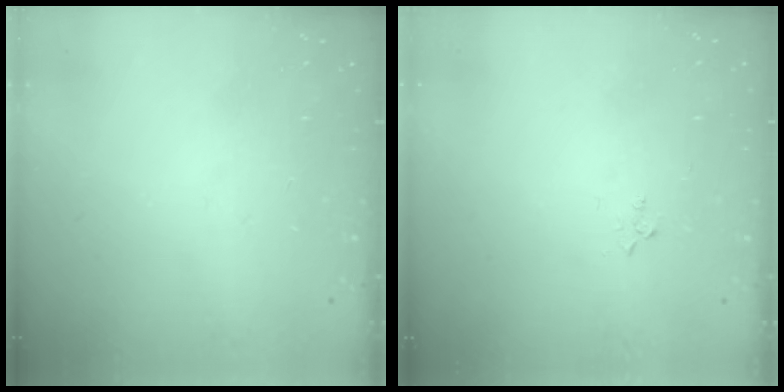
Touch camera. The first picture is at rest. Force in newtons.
{"total": 2.9, "press": 2.8, "slide": 0.4}